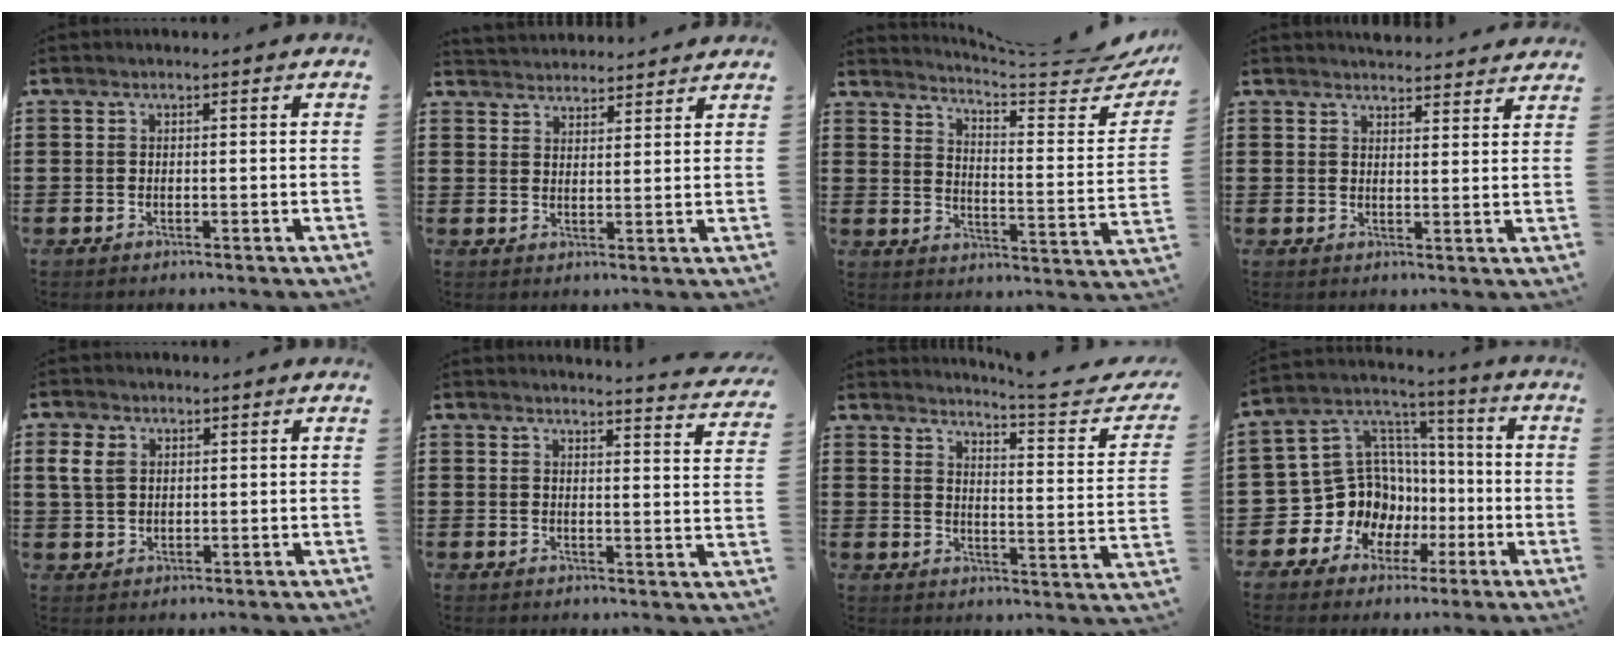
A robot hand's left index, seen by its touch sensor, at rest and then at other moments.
{"total": 3.1, "force": [3.1, 0.1, -0.6], "torque": [0.001, -0.010, 0.058]}
{"total": 4.2, "force": [3.8, -0.1, 1.7], "torque": [-0.040, -0.045, 0.056]}
{"total": 3.6, "force": [3.6, 0.1, 0.2], "torque": [-0.006, -0.016, 0.064]}
{"total": 3.2, "force": [1.4, 2.4, 1.6], "torque": [-0.041, 0.010, 0.024]}
{"total": 3.2, "force": [3.1, -0.6, 0.3], "torque": [-0.012, -0.024, 0.051]}
{"total": 5.2, "force": [4.5, -0.2, 2.5], "torque": [-0.049, -0.042, 0.064]}
{"total": 11.7, "force": [-2.7, 10.9, 3.1], "torque": [-0.120, -0.009, -0.039]}